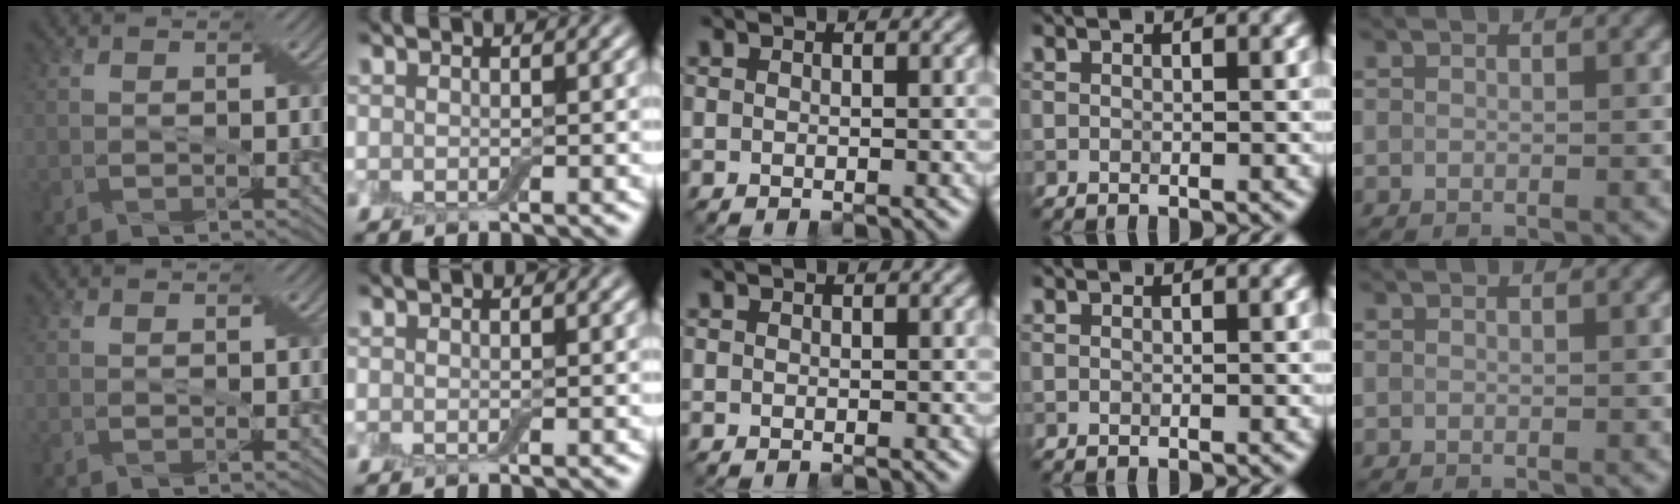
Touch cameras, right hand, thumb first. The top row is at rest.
{}